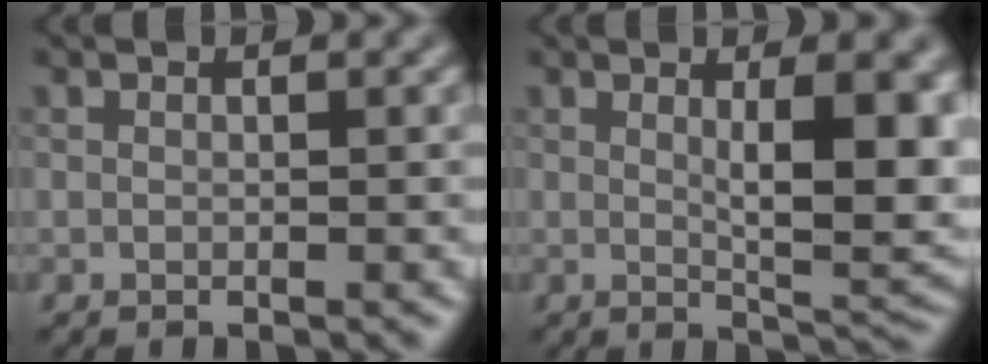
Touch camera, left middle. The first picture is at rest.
{"total": 7.7, "force": [1.2, 2.0, 7.3], "torque": [-0.097, -0.009, 0.028]}